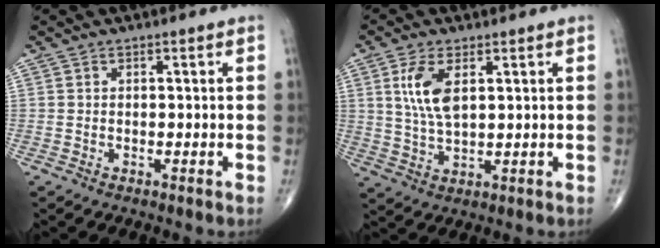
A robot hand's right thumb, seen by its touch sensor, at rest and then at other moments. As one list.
[{"total": 7.3, "force": [2.3, 3.2, 6.2], "torque": [-0.126, -0.013, 0.050]}]